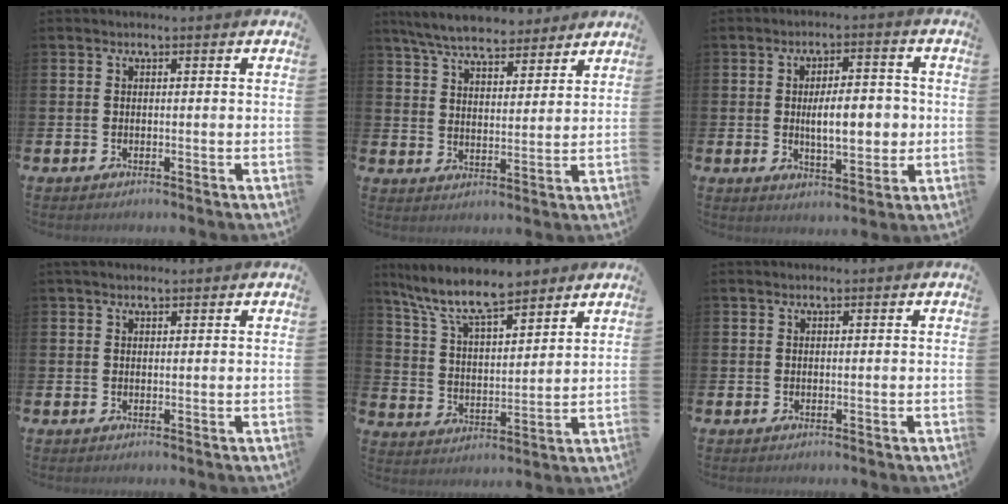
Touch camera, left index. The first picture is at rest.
{"total": 7.7, "force": [7.1, 1.6, 2.3], "torque": [-0.061, -0.032, 0.128]}
{"total": 7.3, "force": [-0.4, 3.2, 6.6], "torque": [-0.088, -0.002, -0.014]}
{"total": 1.6, "force": [1.4, 0.4, 0.5], "torque": [0.005, -0.001, 0.023]}
{"total": 9.8, "force": [8.5, 2.2, 4.2], "torque": [-0.116, -0.038, 0.153]}
{"total": 0.6, "force": [0.5, 0.1, 0.2], "torque": [0.000, 0.001, 0.008]}